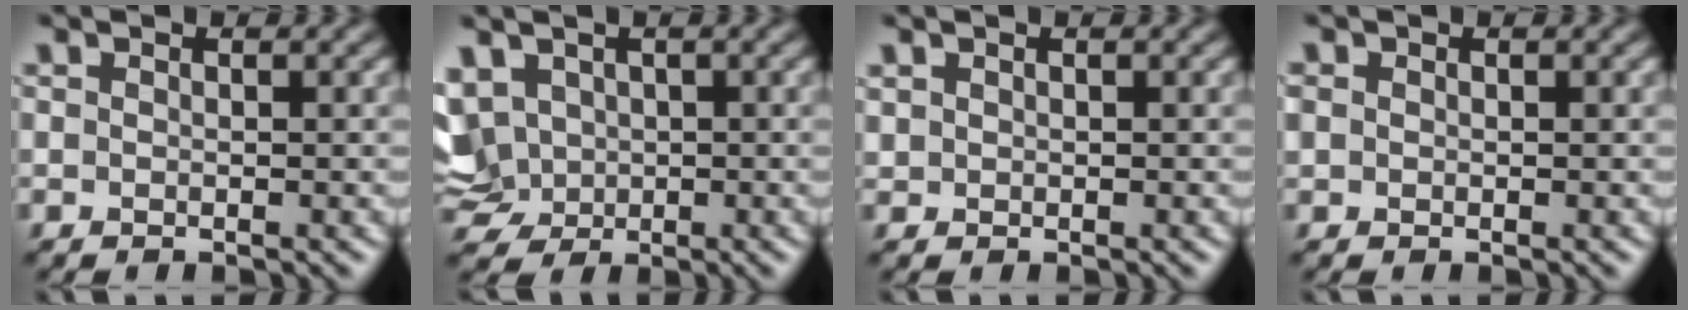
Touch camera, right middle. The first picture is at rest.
{"total": 6.1, "force": [2.0, 4.8, 3.3], "torque": [-0.099, 0.028, 0.037]}
{"total": 0.7, "force": [0.5, 0.5, 0.0], "torque": [-0.003, 0.001, 0.013]}
{"total": 1.2, "force": [0.2, 1.0, 0.5], "torque": [-0.015, 0.002, 0.003]}